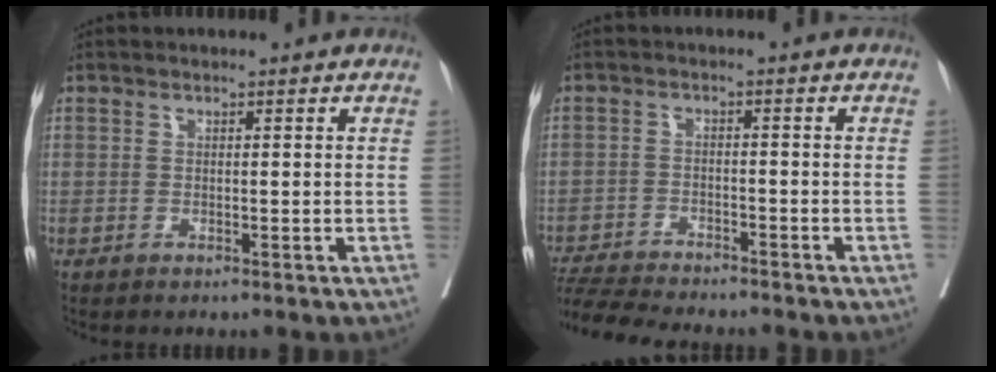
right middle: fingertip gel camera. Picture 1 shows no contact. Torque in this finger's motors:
{"motor_torque": [1.01, -1.13, 0.11, 0.03]}